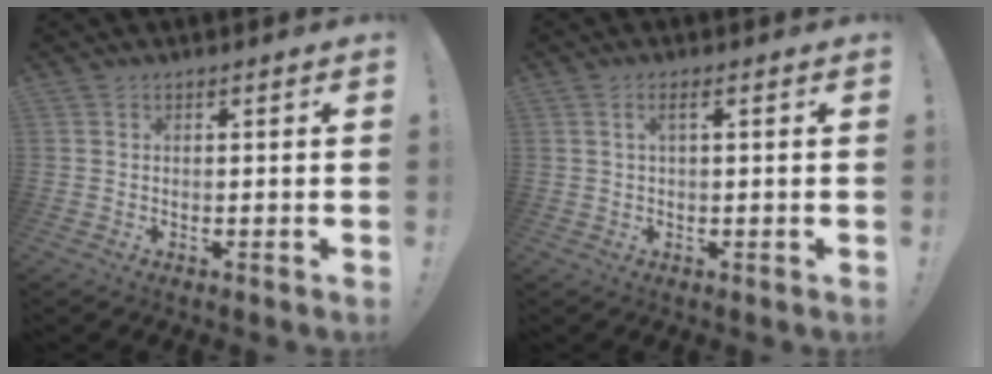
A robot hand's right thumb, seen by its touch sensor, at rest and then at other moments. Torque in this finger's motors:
{"motor_torque": [-0.47, 0.13, -0.24, 0.21, 0.13]}